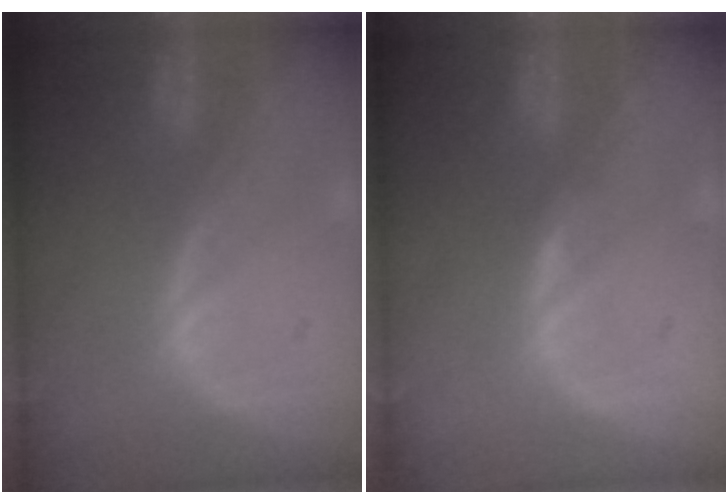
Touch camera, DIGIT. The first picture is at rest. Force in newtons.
{"total": 0.8, "press": 0.8, "slide": 0.0}